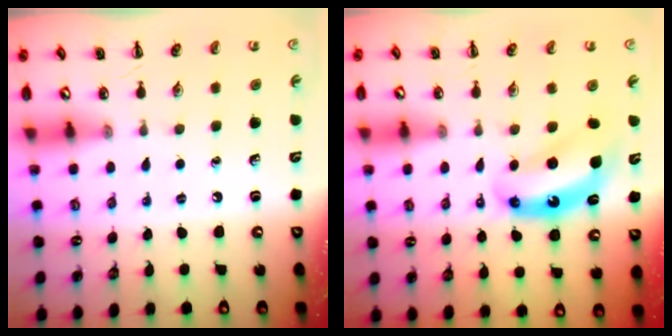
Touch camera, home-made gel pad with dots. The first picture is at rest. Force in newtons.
{"total": 7.2, "press": 7.1, "slide": 1.5}